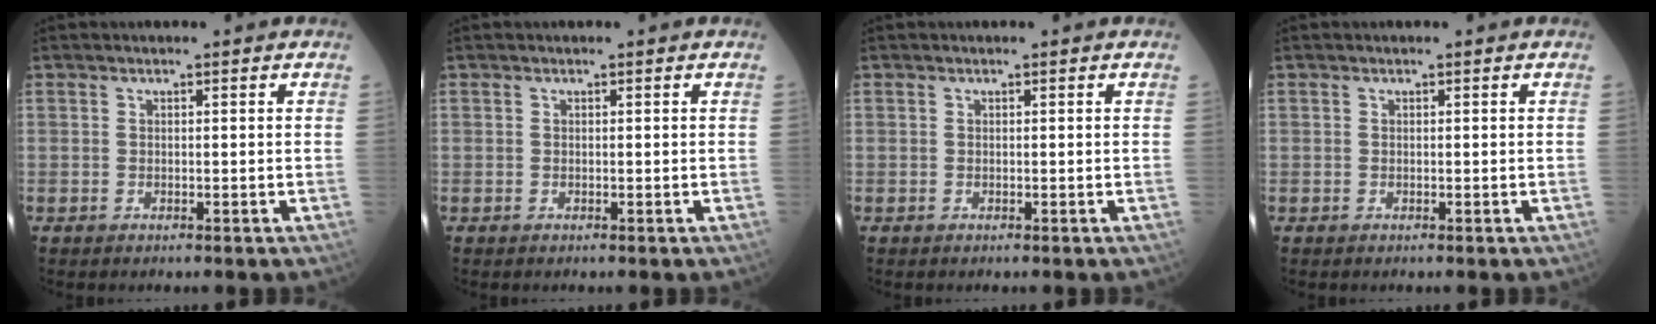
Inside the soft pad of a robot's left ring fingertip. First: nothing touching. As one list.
[{"total": 0.0}, {"total": 0.0}, {"total": 0.0}]